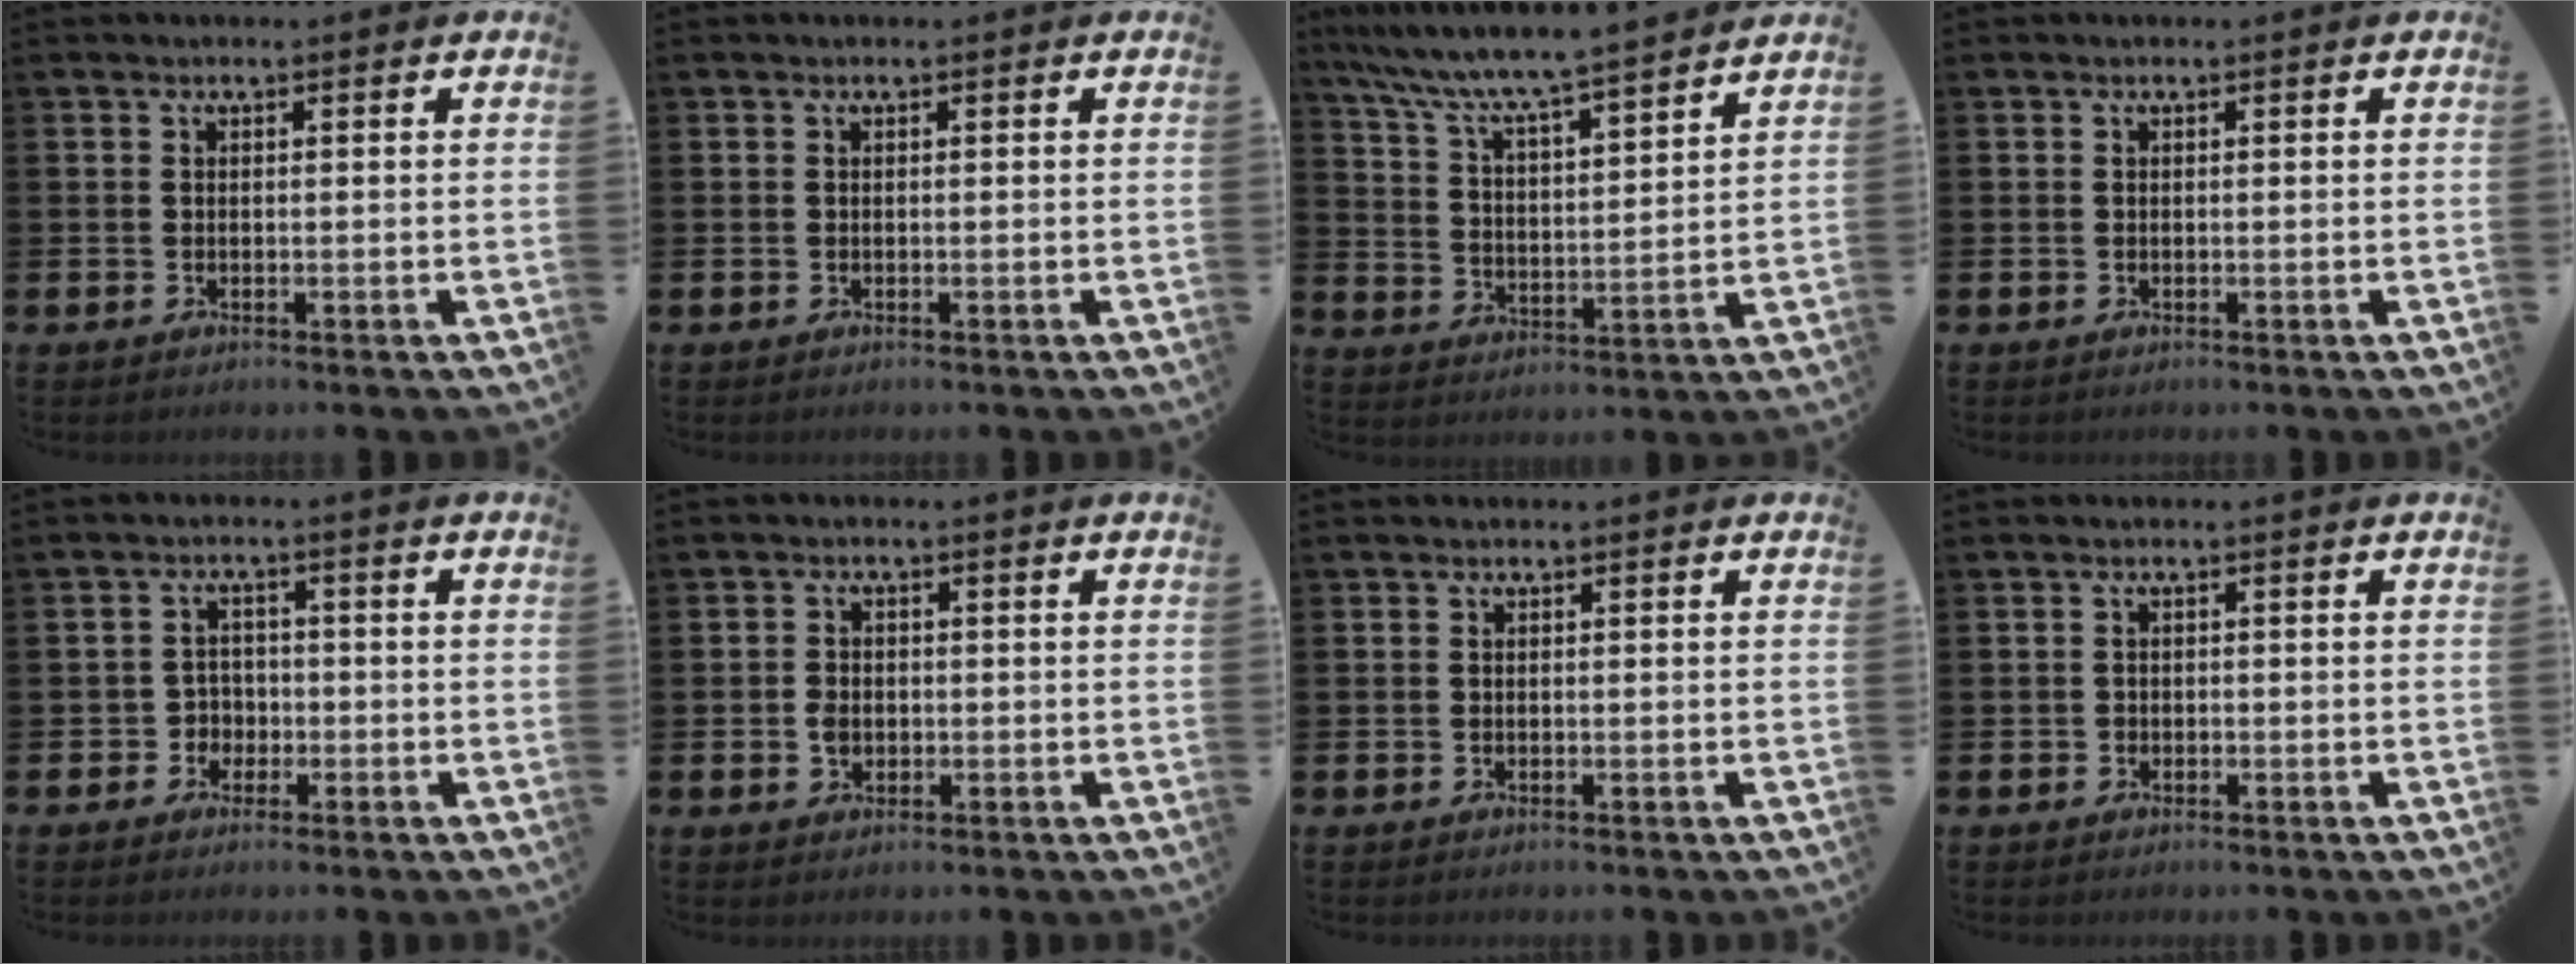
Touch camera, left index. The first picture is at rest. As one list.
[{"total": 0.0}, {"total": 7.9, "force": [7.4, 0.0, 2.6], "torque": [-0.083, -0.054, 0.127]}, {"total": 0.0}, {"total": 2.7, "force": [-1.3, 2.4, 0.3], "torque": [-0.017, 0.005, -0.032]}, {"total": 2.3, "force": [-0.3, 1.9, 1.2], "torque": [-0.017, 0.004, -0.010]}, {"total": 0.0}, {"total": 0.6, "force": [-0.2, 0.6, 0.1], "torque": [0.001, 0.003, -0.006]}]